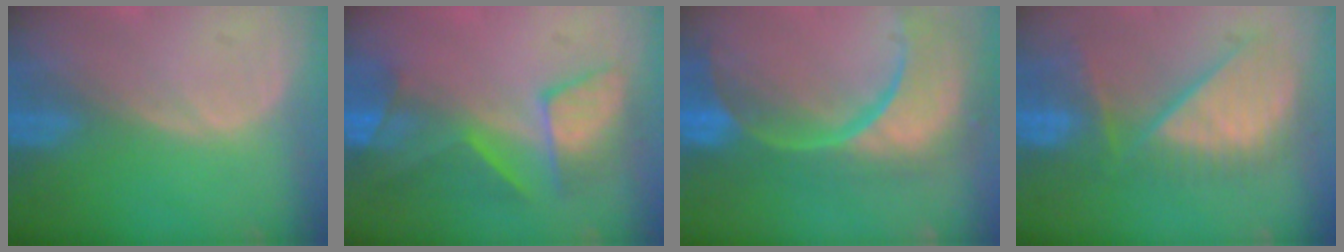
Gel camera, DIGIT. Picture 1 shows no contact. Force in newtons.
{"total": 8.2, "press": 7.9, "slide": 2.4}
{"total": 14.3, "press": 11.4, "slide": 8.7}
{"total": 10.1, "press": 9.5, "slide": 3.5}